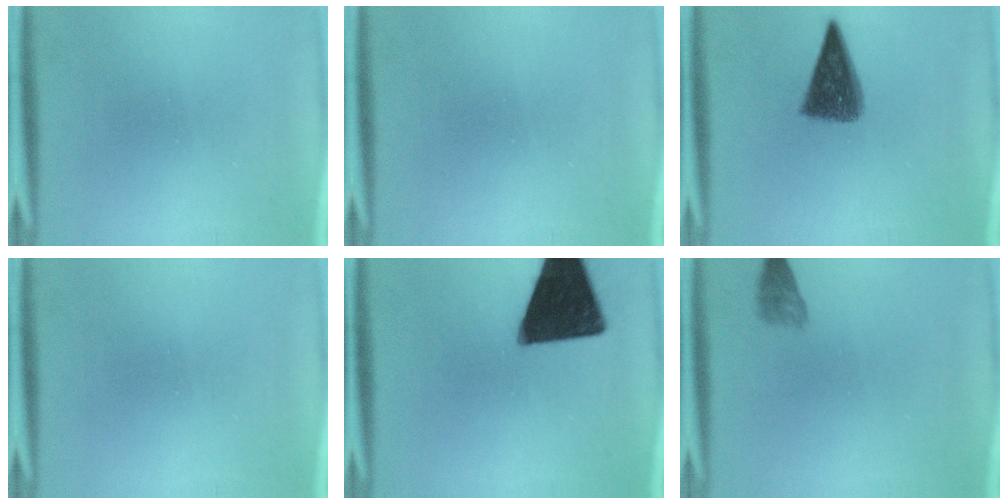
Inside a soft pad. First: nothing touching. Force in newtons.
{"total": 0.0}
{"total": 7.9}
{"total": 0.0}
{"total": 17.1}
{"total": 2.4}